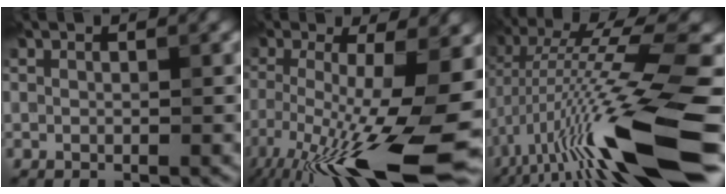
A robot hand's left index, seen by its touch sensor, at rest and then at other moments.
{"total": 15.0, "force": [-6.4, 3.2, 13.2], "torque": [-0.238, -0.024, -0.110]}
{"total": 15.0, "force": [-4.9, 2.3, 14.0], "torque": [-0.250, 0.017, -0.072]}